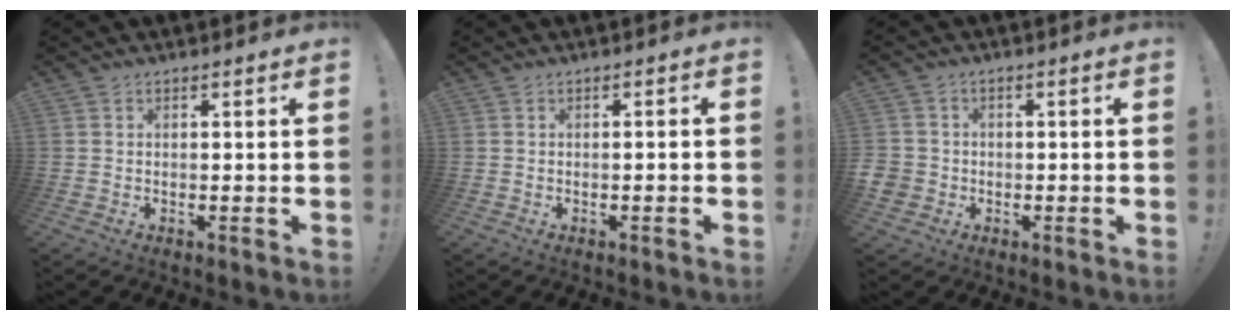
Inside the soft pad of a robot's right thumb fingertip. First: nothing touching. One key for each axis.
{"total": 1.2, "fx": -0.8, "fy": -0.2, "fz": 0.9, "tx": -0.015, "ty": 0.000, "tz": -0.013}
{"total": 4.2, "fx": -1.2, "fy": 3.8, "fz": 1.3, "tx": -0.037, "ty": 0.010, "tz": -0.021}